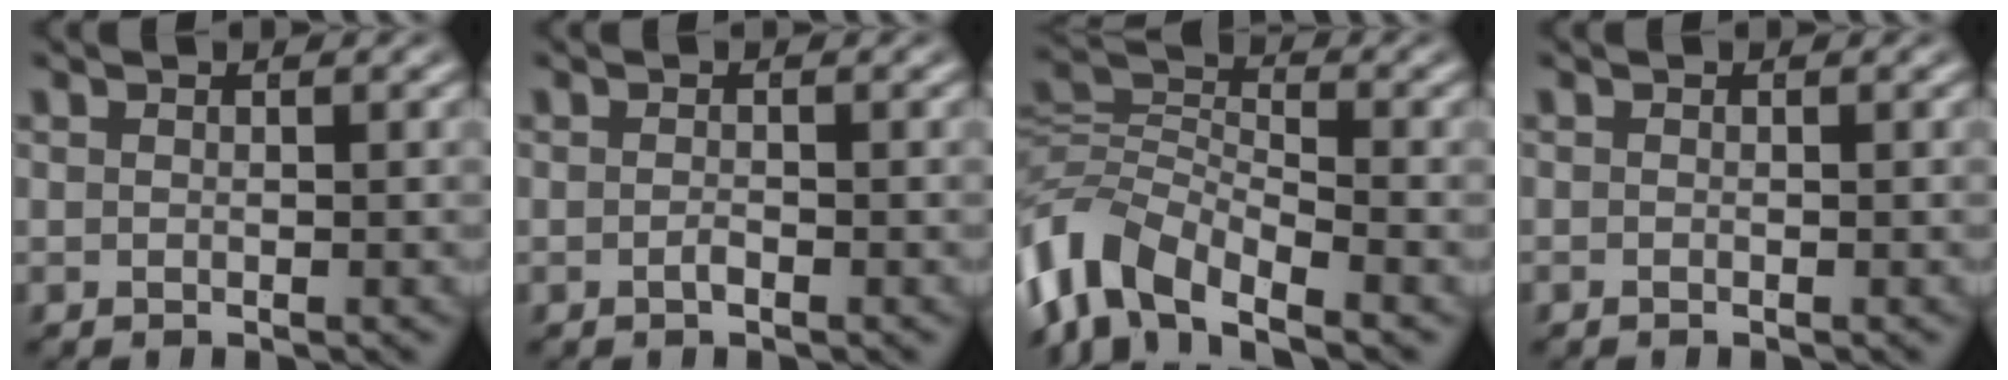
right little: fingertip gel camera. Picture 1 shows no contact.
{"total": 0.8, "force": [-0.7, -0.1, 0.3], "torque": [-0.006, -0.001, -0.012]}
{"total": 8.6, "force": [-3.8, 6.5, 4.2], "torque": [-0.118, -0.039, -0.060]}
{"total": 0.6, "force": [-0.5, -0.2, 0.1], "torque": [-0.002, -0.006, -0.007]}